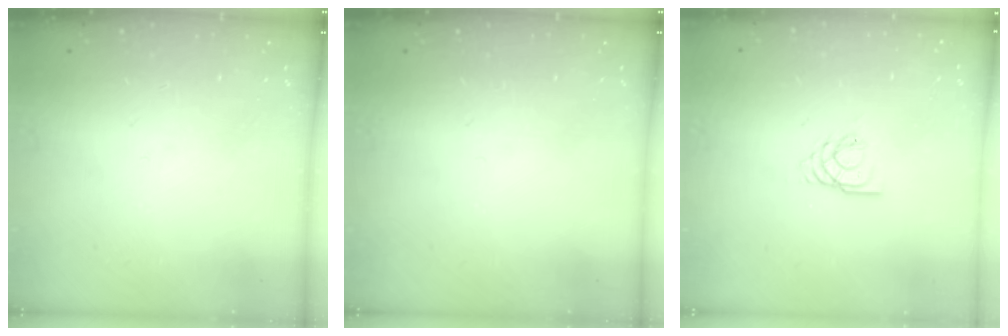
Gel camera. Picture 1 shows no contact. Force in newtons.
{"total": 0.0}
{"total": 2.9, "press": 2.8, "slide": 0.4}